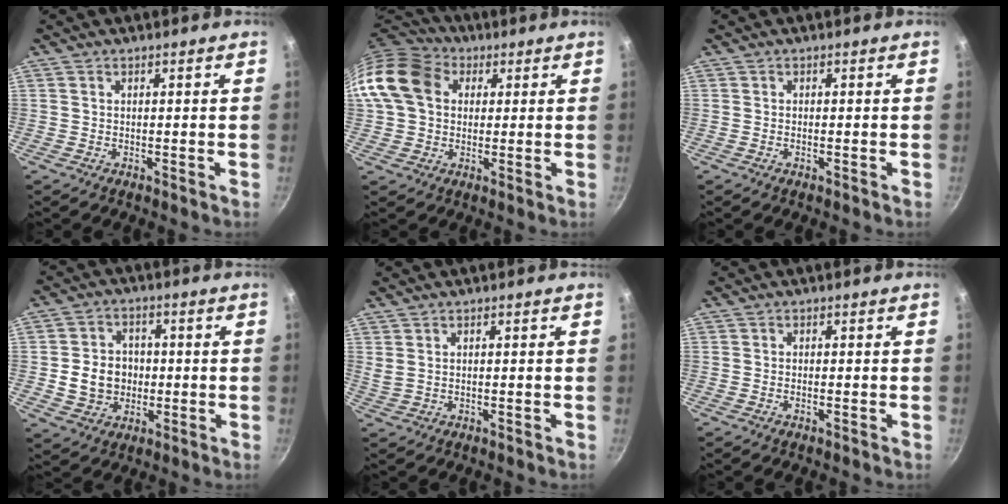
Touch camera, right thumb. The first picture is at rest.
{"total": 14.3, "force": [3.0, 11.2, 8.3], "torque": [-0.146, 0.025, 0.039]}
{"total": 0.6, "force": [-0.3, 0.1, 0.5], "torque": [-0.010, 0.002, -0.007]}
{"total": 8.9, "force": [-0.7, 7.8, 4.2], "torque": [-0.044, 0.013, -0.008]}
{"total": 1.4, "force": [0.5, 0.7, 1.1], "torque": [-0.022, -0.001, 0.016]}
{"total": 0.8, "force": [-0.4, 0.1, 0.7], "torque": [-0.016, 0.002, -0.009]}